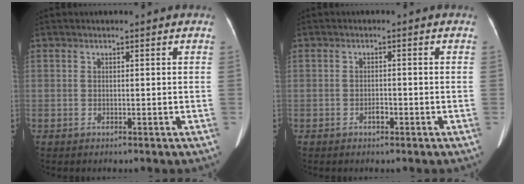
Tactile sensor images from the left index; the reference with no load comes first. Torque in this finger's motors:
{"motor_torque": [0.02, 0.02, 0.00, 0.00]}